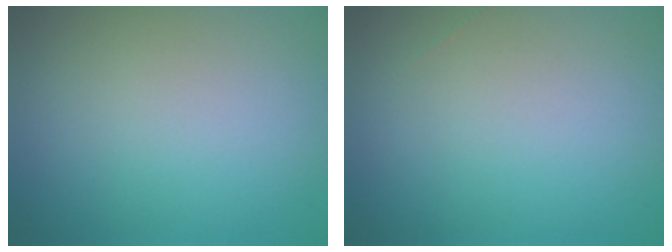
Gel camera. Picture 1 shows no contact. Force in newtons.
{"total": 0.0}